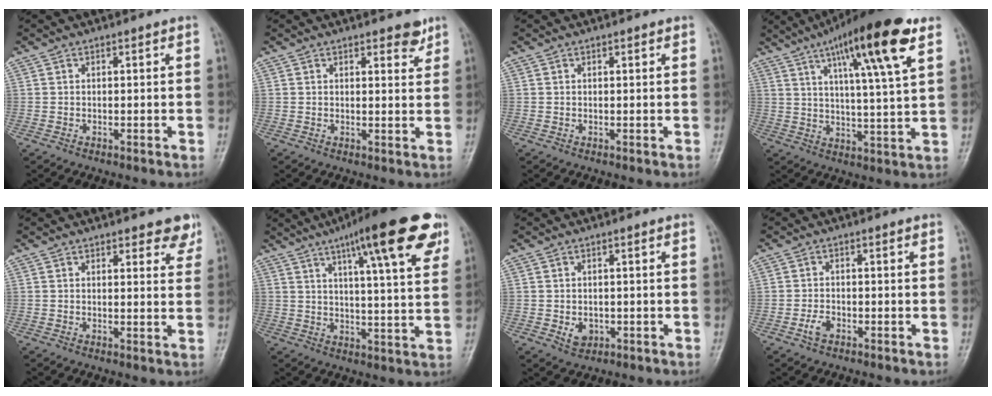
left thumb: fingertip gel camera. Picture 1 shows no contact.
{"total": 3.3, "force": [2.4, 1.3, 1.9], "torque": [-0.008, -0.014, 0.029]}
{"total": 0.6, "force": [0.3, 0.2, 0.4], "torque": [-0.006, 0.000, 0.003]}
{"total": 18.1, "force": [9.3, 2.7, 15.4], "torque": [-0.235, -0.023, 0.142]}
{"total": 4.9, "force": [3.5, 2.0, 2.8], "torque": [-0.002, -0.017, 0.039]}
{"total": 19.3, "force": [10.5, 3.7, 15.7], "torque": [-0.206, -0.023, 0.146]}
{"total": 2.8, "force": [-0.6, 2.2, 1.6], "torque": [-0.016, 0.000, -0.002]}
{"total": 2.3, "force": [-1.2, 1.4, 1.4], "torque": [-0.030, 0.007, -0.024]}